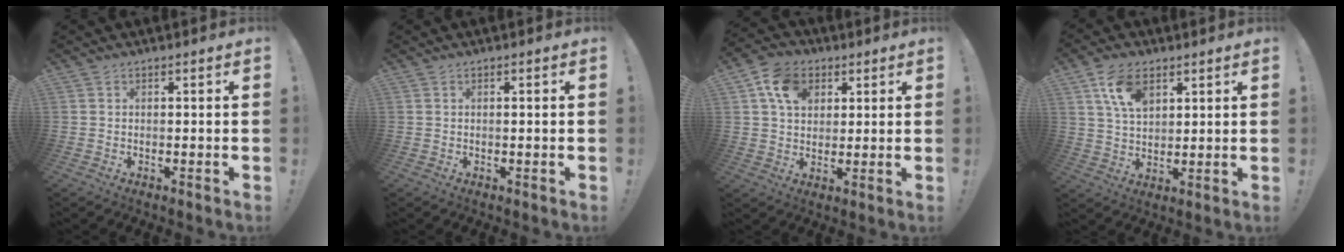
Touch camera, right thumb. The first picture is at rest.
{"total": 0.5, "force": [0.0, -0.2, 0.5], "torque": [-0.001, -0.006, -0.001]}
{"total": 10.8, "force": [4.3, 8.3, 5.3], "torque": [-0.089, -0.006, 0.084]}
{"total": 10.0, "force": [5.2, 6.1, 6.1], "torque": [-0.106, -0.010, 0.099]}